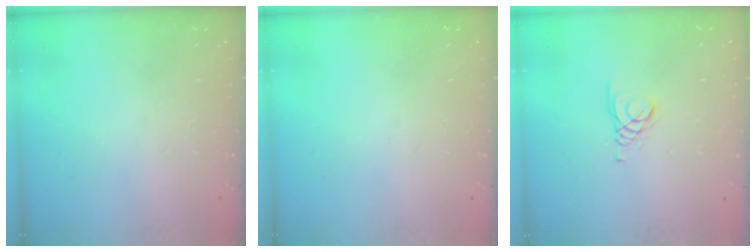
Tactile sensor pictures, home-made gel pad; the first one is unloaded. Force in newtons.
{"total": 0.0}
{"total": 1.8, "press": 1.8, "slide": 0.2}